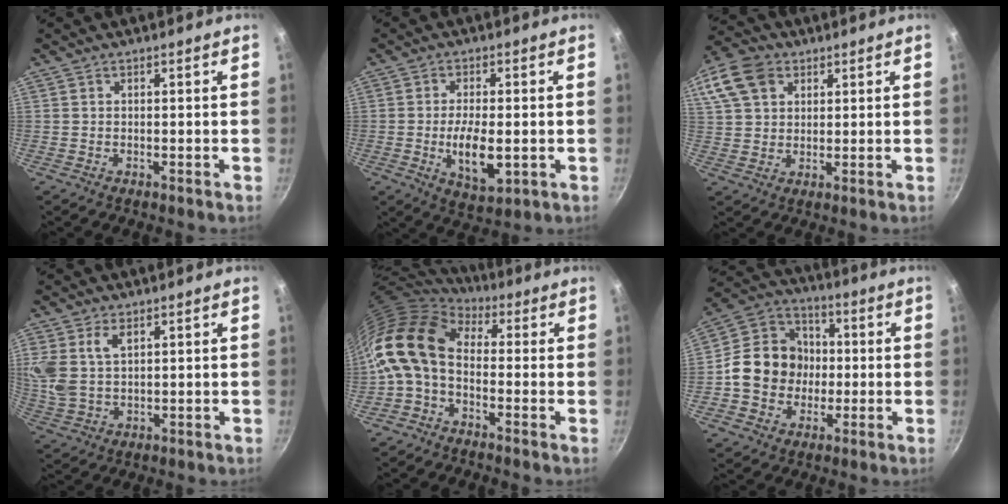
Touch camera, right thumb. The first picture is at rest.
{"total": 9.0, "force": [-1.4, 3.9, 7.9], "torque": [-0.140, -0.005, -0.018]}
{"total": 17.0, "force": [7.4, 12.6, 8.7], "torque": [-0.205, 0.032, 0.136]}
{"total": 8.5, "force": [3.2, 5.1, 5.9], "torque": [-0.120, -0.010, 0.068]}
{"total": 12.7, "force": [-0.5, 8.4, 9.5], "torque": [-0.173, 0.026, -0.030]}
{"total": 14.5, "force": [-1.1, 12.7, 7.0], "torque": [-0.086, 0.029, -0.033]}